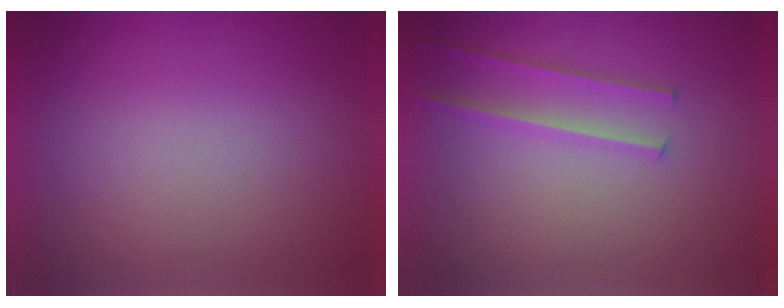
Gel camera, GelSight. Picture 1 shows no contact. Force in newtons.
{"total": 2.2}